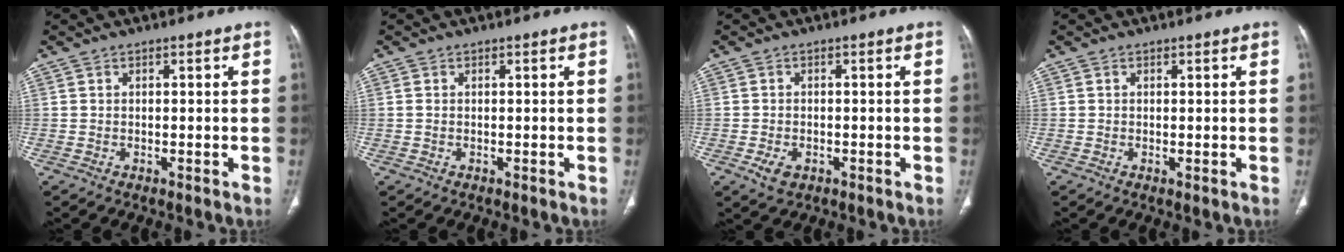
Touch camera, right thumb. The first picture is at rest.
{"total": 0.6, "force": [0.0, 0.3, 0.5], "torque": [-0.016, 0.000, 0.000]}
{"total": 3.1, "force": [-1.3, 2.1, 1.9], "torque": [-0.034, -0.001, -0.017]}
{"total": 0.0}